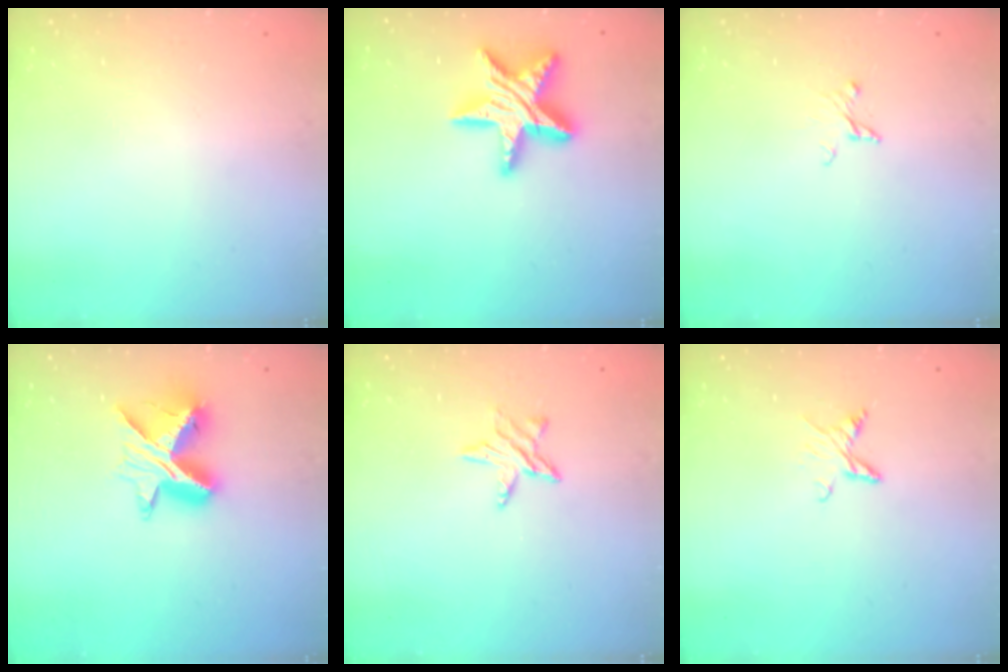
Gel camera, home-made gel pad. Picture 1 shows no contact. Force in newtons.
{"total": 17.7, "press": 17.6, "slide": 0.9}
{"total": 2.8, "press": 2.7, "slide": 0.3}
{"total": 9.5, "press": 9.5, "slide": 0.7}
{"total": 6.4, "press": 6.4, "slide": 0.7}
{"total": 3.8, "press": 3.8, "slide": 0.5}